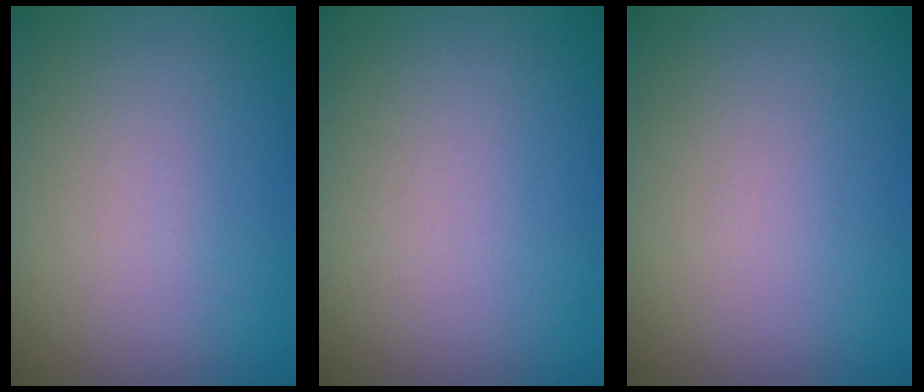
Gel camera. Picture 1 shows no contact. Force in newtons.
{"total": 0.0}
{"total": 0.0}